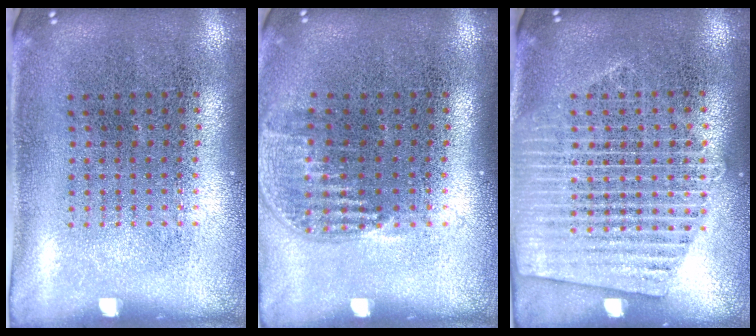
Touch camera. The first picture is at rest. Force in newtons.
{"total": 1.1, "press": 0.9, "slide": 0.6}
{"total": 1.8, "press": 1.7, "slide": 0.3}